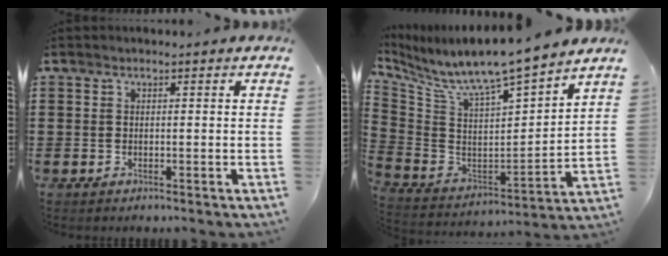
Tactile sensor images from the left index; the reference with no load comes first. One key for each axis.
{"total": 8.0, "fx": 7.3, "fy": -0.2, "fz": 3.3, "tx": -0.101, "ty": -0.071, "tz": 0.117}